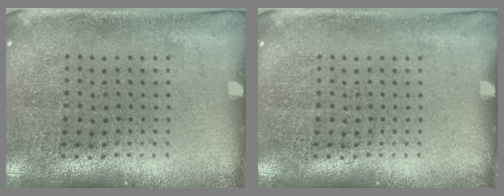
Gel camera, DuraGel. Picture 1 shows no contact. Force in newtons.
{"total": 0.0}